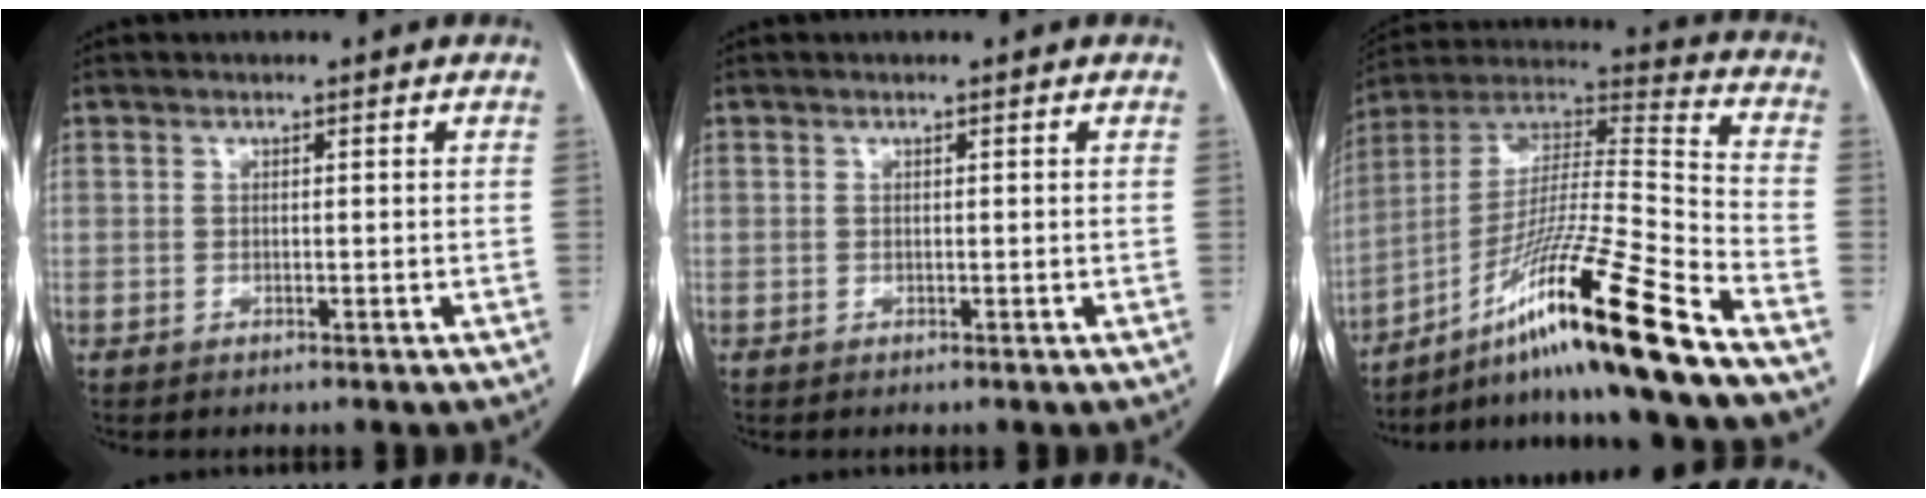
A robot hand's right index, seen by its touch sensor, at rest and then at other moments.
{"total": 0.0}
{"total": 20.9, "force": [-13.5, -1.7, 15.8], "torque": [-0.296, -0.012, -0.244]}